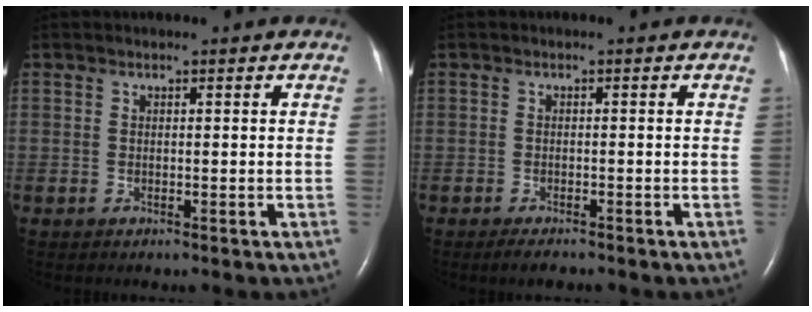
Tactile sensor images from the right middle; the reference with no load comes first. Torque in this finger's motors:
{"motor_torque": [0.43, -0.36, -0.01, 0.04]}